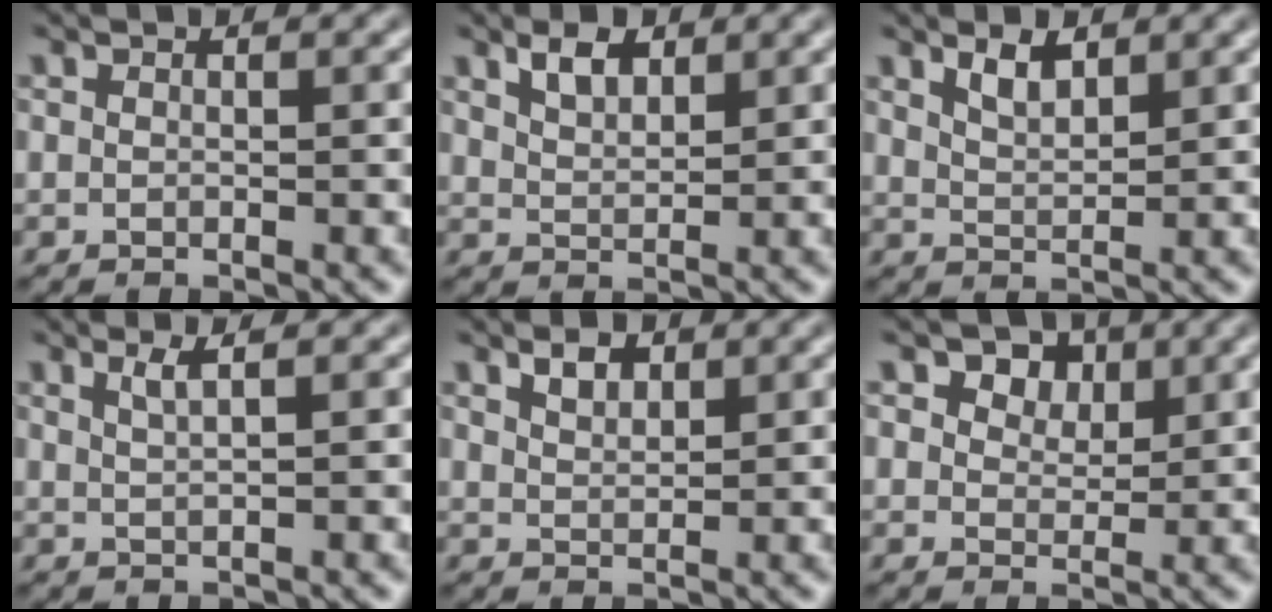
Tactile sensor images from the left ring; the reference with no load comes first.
{"total": 2.4, "force": [1.7, 1.1, 1.3], "torque": [-0.025, 0.001, 0.034]}
{"total": 2.3, "force": [1.6, 0.8, 1.4], "torque": [-0.027, -0.002, 0.033]}
{"total": 1.7, "force": [0.9, 0.5, 1.3], "torque": [-0.016, 0.002, 0.013]}
{"total": 1.8, "force": [1.3, 0.8, 0.9], "torque": [-0.015, 0.001, 0.027]}
{"total": 3.9, "force": [2.2, 2.5, 1.9], "torque": [-0.037, -0.007, 0.030]}